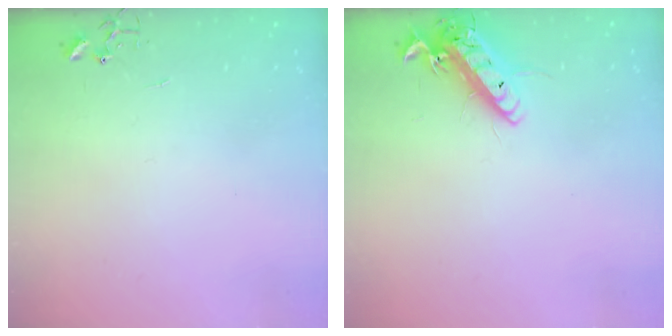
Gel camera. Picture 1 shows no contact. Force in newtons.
{"total": 14.8, "press": 14.5, "slide": 2.8}